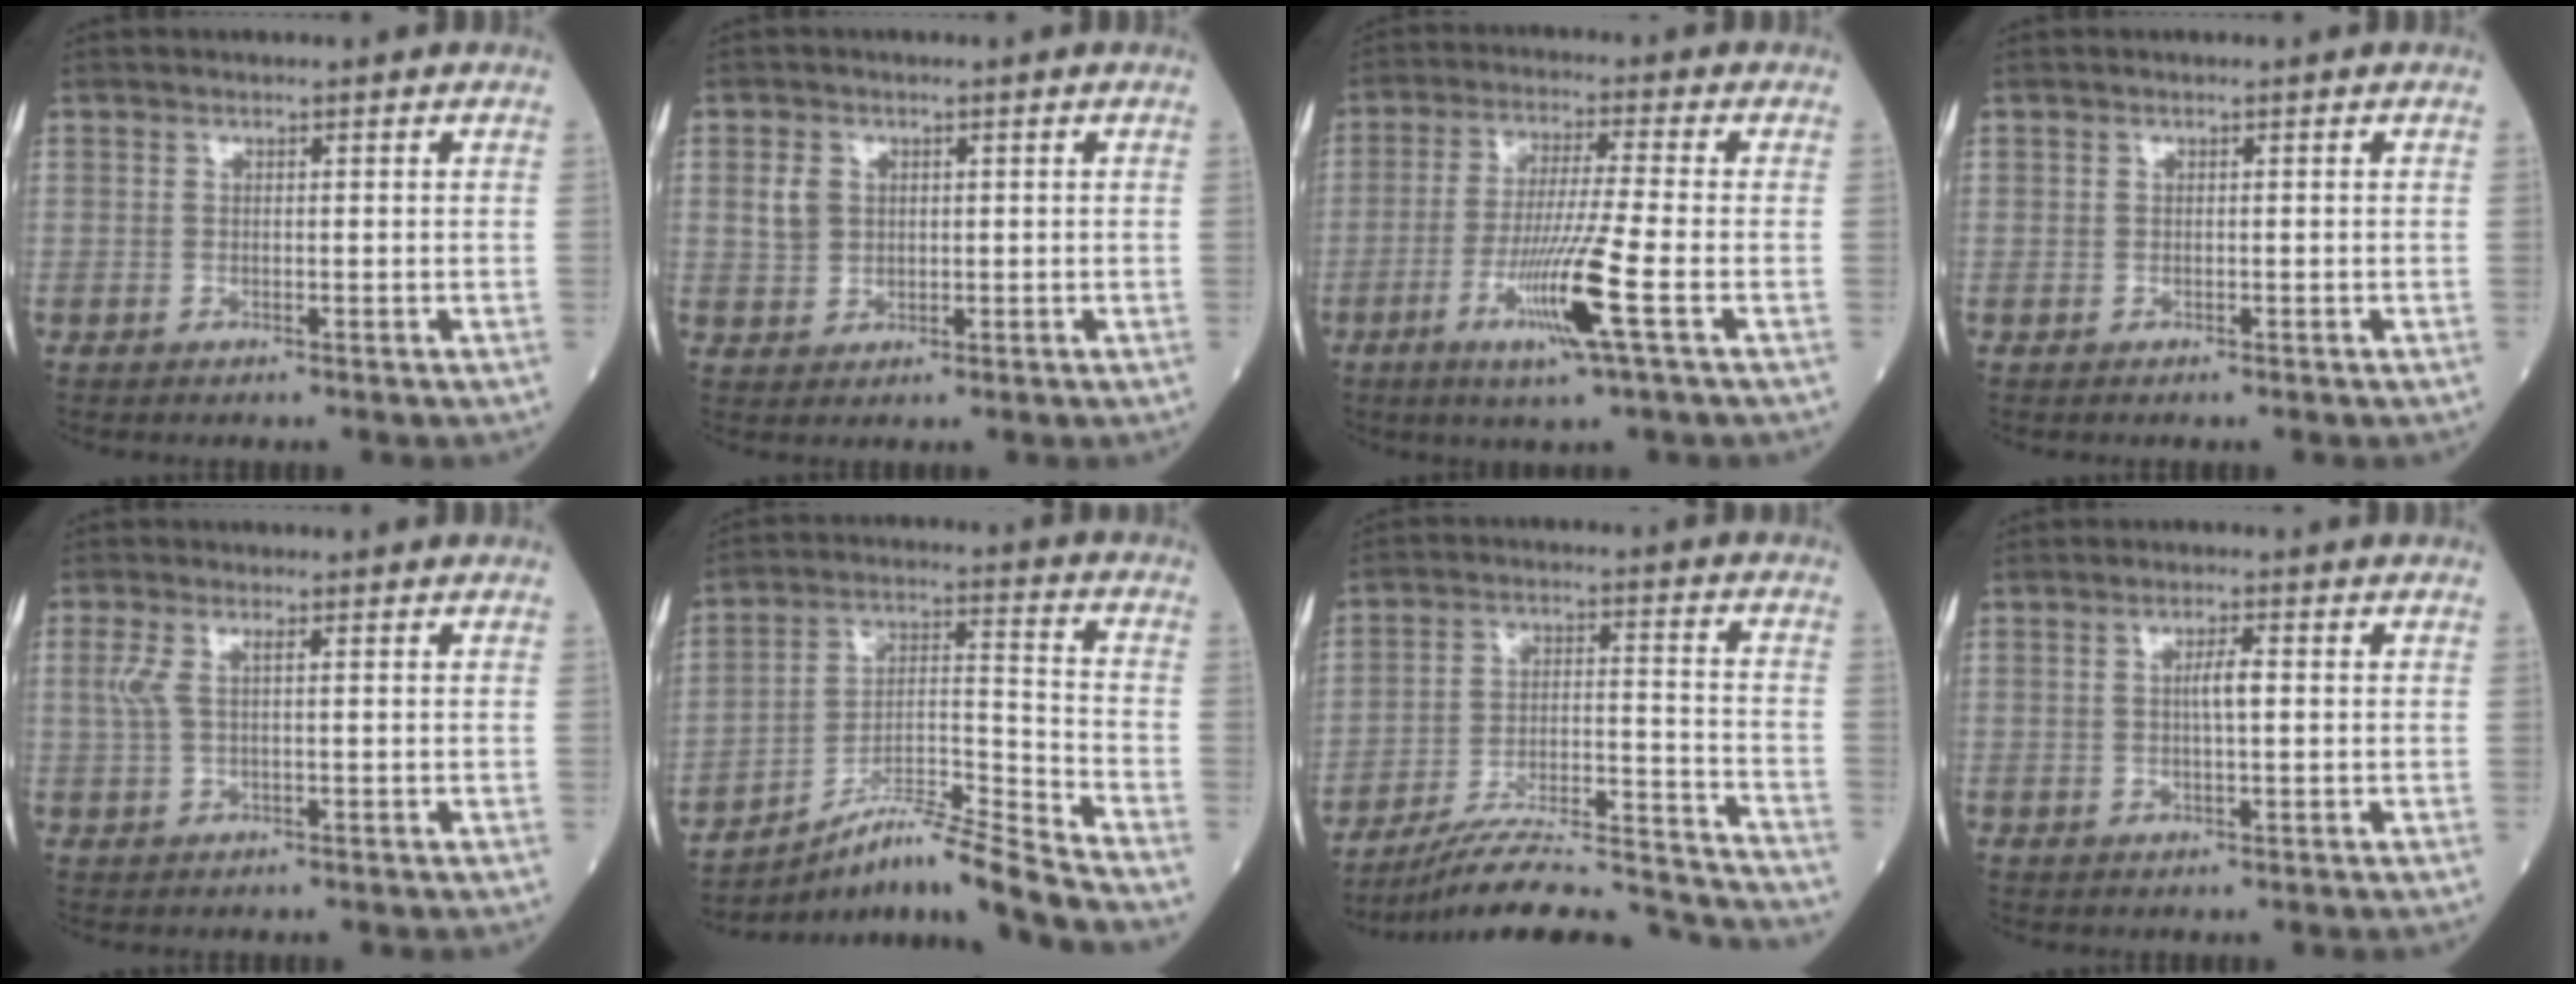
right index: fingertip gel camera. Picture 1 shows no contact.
{"total": 3.1, "force": [0.7, 2.6, 1.6], "torque": [-0.034, 0.008, 0.018]}
{"total": 10.1, "force": [-3.9, -1.2, 9.2], "torque": [-0.179, -0.020, -0.075]}
{"total": 0.0}
{"total": 2.8, "force": [0.7, 0.8, 2.6], "torque": [-0.077, 0.018, 0.017]}
{"total": 13.9, "force": [-12.0, -1.8, 6.8], "torque": [-0.114, 0.012, -0.210]}
{"total": 20.4, "force": [-19.2, 0.3, 6.8], "torque": [-0.088, 0.010, -0.289]}
{"total": 2.6, "force": [0.2, 0.3, 2.6], "torque": [-0.047, 0.001, 0.003]}